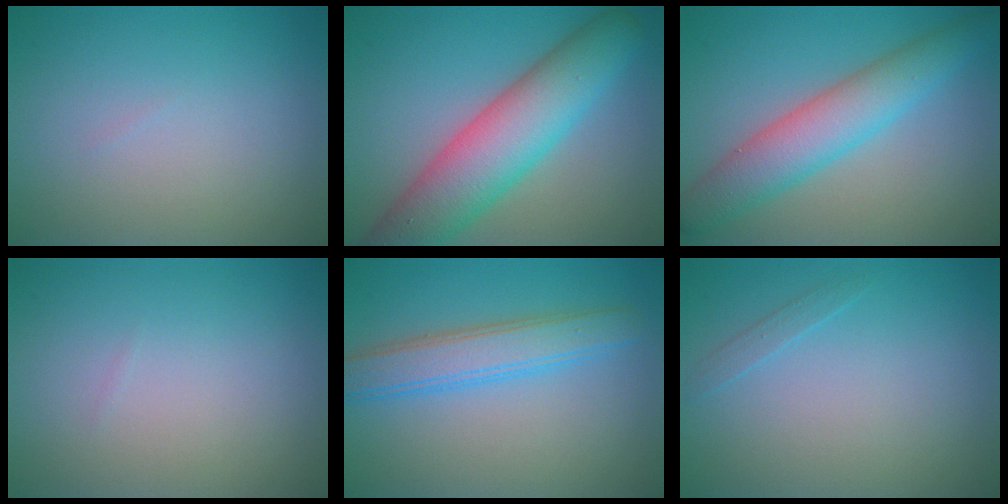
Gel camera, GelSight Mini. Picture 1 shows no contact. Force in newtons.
{"total": 9.1, "press": 9.1, "slide": 0.4}
{"total": 5.8, "press": 5.8, "slide": 0.3}
{"total": 0.0}
{"total": 4.3, "press": 4.3, "slide": 0.1}
{"total": 0.8, "press": 0.8, "slide": 0.1}